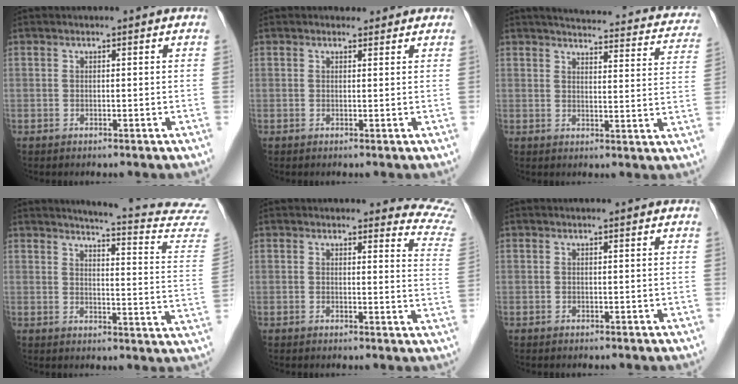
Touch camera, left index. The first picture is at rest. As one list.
[{"total": 1.2, "force": [1.0, 0.7, -0.1], "torque": [-0.003, 0.003, 0.011]}, {"total": 21.9, "force": [19.6, 4.8, 8.4], "torque": [-0.090, -0.011, 0.212]}, {"total": 17.5, "force": [16.8, 0.3, 4.9], "torque": [-0.048, -0.105, 0.168]}, {"total": 9.3, "force": [9.3, 0.9, 0.7], "torque": [0.025, -0.074, 0.059]}, {"total": 0.5, "force": [0.5, 0.0, 0.3], "torque": [-0.008, 0.005, 0.006]}]